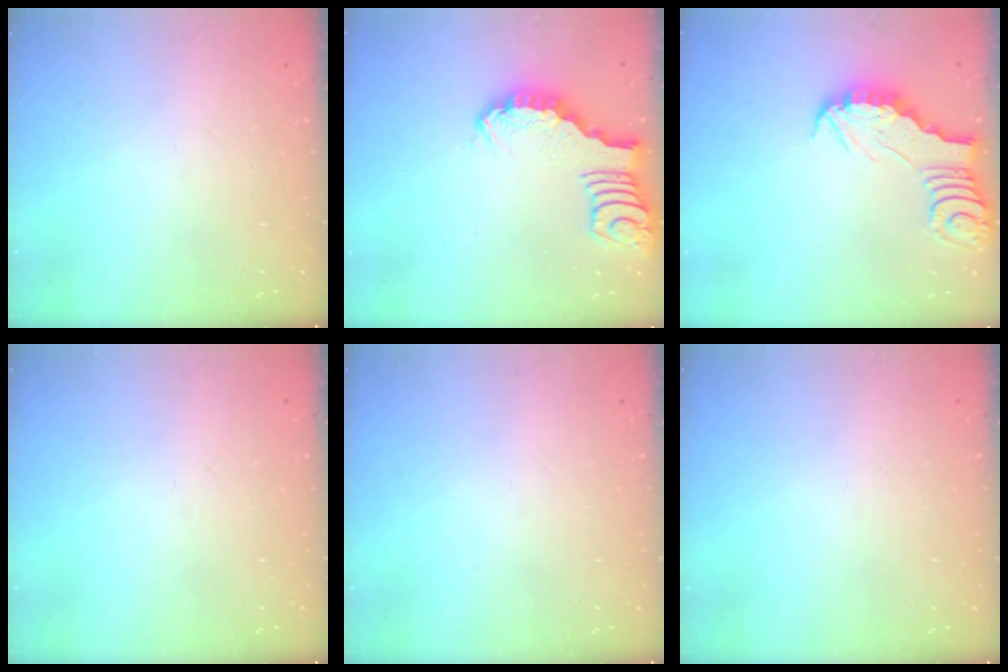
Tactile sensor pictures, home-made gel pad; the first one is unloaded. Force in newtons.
{"total": 2.7, "press": 2.7, "slide": 0.4}
{"total": 2.6, "press": 2.6, "slide": 0.2}
{"total": 0.0}
{"total": 0.0}
{"total": 0.0}